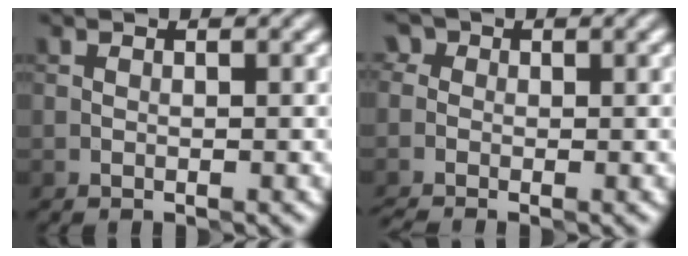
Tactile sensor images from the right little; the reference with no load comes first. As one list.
[{"total": 2.6, "force": [-1.1, 2.0, 1.3], "torque": [-0.017, 0.011, -0.034]}]